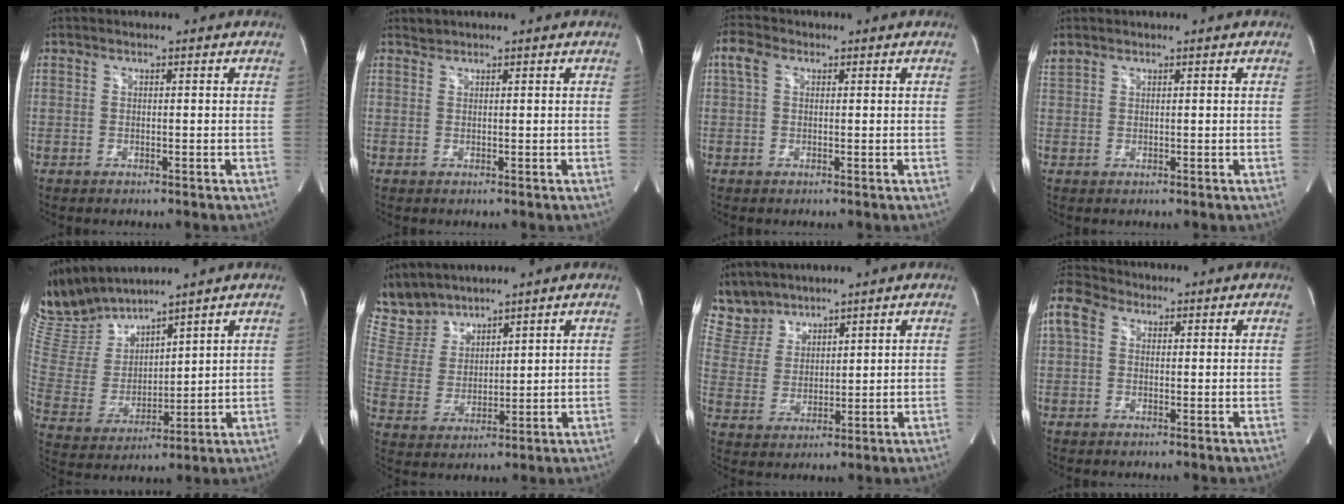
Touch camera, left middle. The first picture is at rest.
{"total": 0.7, "force": [0.7, -0.1, -0.2], "torque": [0.000, 0.002, 0.014]}
{"total": 2.8, "force": [1.1, 1.8, 1.9], "torque": [-0.051, 0.023, 0.024]}
{"total": 1.5, "force": [1.3, 0.5, 0.3], "torque": [-0.020, 0.019, 0.035]}
{"total": 12.3, "force": [11.7, 1.9, 3.3], "torque": [-0.086, 0.004, 0.251]}
{"total": 7.8, "force": [7.5, 2.2, 0.5], "torque": [-0.026, 0.011, 0.172]}
{"total": 7.1, "force": [6.6, 2.5, 0.1], "torque": [-0.014, 0.010, 0.151]}
{"total": 9.4, "force": [3.6, 7.0, 5.1], "torque": [-0.133, 0.048, 0.065]}